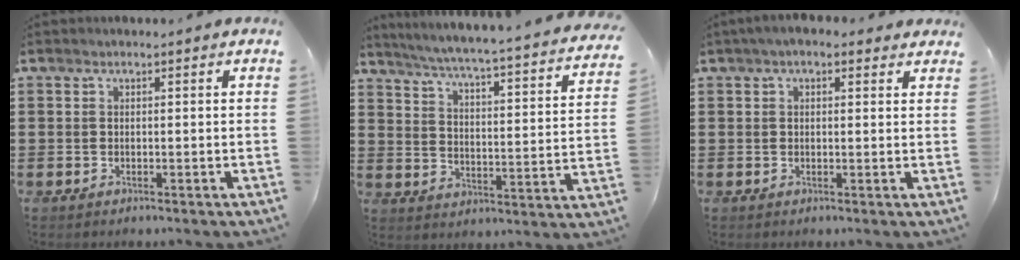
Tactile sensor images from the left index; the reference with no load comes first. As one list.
[{"total": 4.0, "force": [3.5, -0.5, 1.9], "torque": [-0.058, -0.040, 0.048]}, {"total": 2.4, "force": [1.4, 1.2, 1.4], "torque": [-0.032, 0.010, 0.025]}]